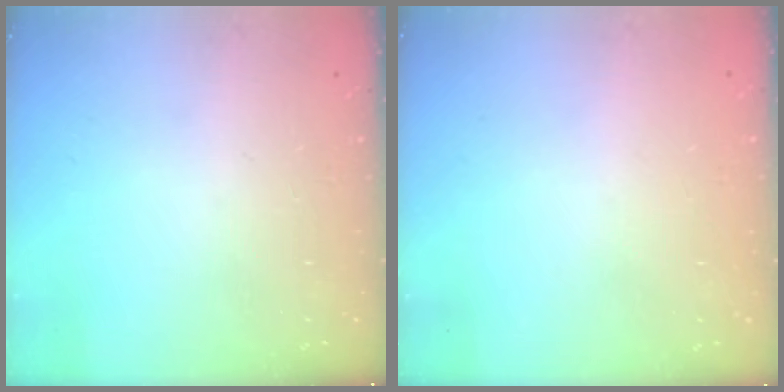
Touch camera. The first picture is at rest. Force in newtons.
{"total": 0.6, "press": 0.6, "slide": 0.1}